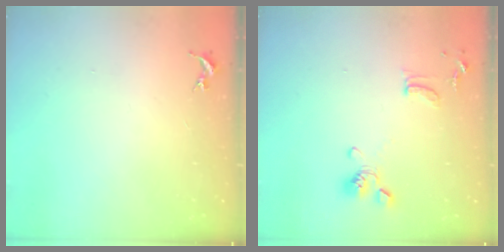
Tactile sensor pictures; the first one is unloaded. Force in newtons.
{"total": 11.6, "press": 11.4, "slide": 2.1}